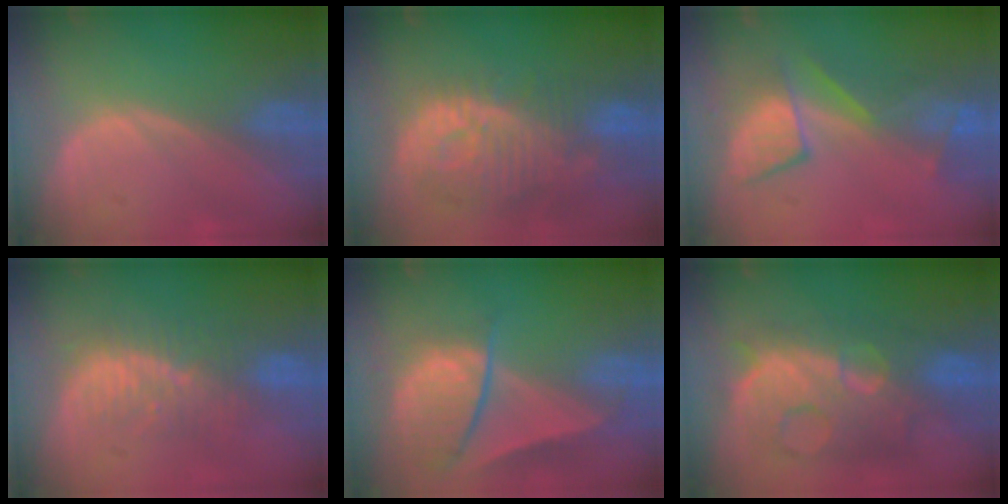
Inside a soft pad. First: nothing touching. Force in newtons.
{"total": 12.2, "press": 11.0, "slide": 5.1}
{"total": 8.3, "press": 8.3, "slide": 0.5}
{"total": 8.3, "press": 7.7, "slide": 3.1}
{"total": 9.5, "press": 8.2, "slide": 4.9}
{"total": 11.7, "press": 11.6, "slide": 1.1}